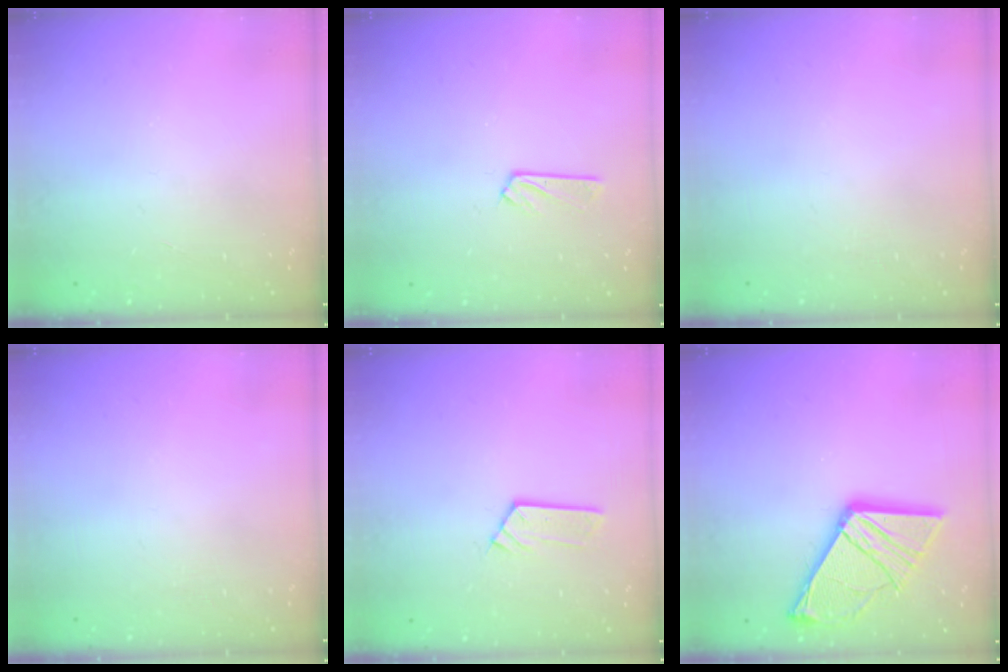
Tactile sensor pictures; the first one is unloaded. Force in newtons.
{"total": 2.6, "press": 2.5, "slide": 0.3}
{"total": 0.0}
{"total": 0.0}
{"total": 4.1, "press": 4.1, "slide": 0.1}
{"total": 18.5, "press": 18.4, "slide": 1.7}